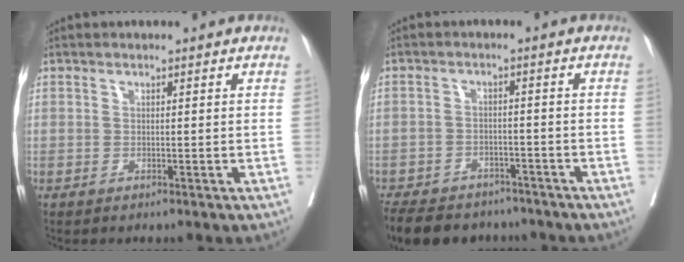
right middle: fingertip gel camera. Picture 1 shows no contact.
{"total": 13.7, "force": [-11.4, 6.0, 4.8], "torque": [-0.103, 0.000, -0.154]}